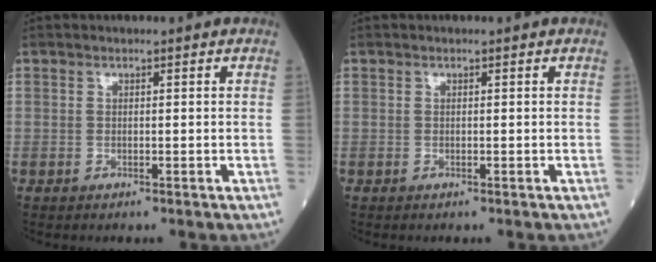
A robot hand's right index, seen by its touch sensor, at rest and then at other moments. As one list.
[{"total": 0.0}]